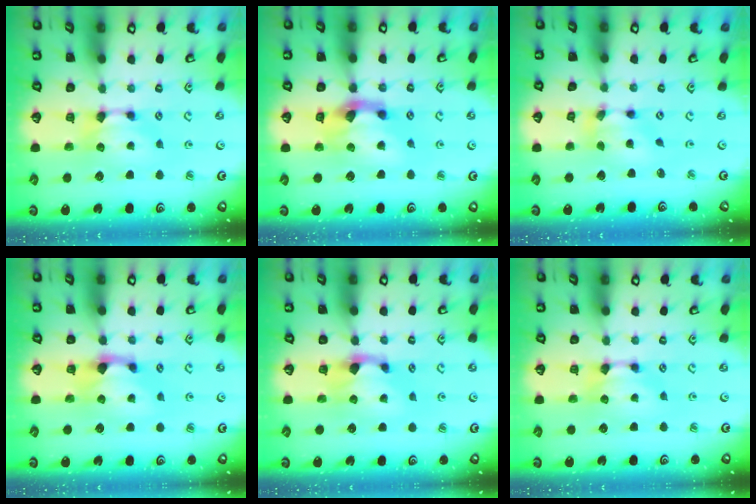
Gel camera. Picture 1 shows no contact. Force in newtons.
{"total": 4.6, "press": 4.2, "slide": 2.1}
{"total": 4.4, "press": 4.1, "slide": 1.4}
{"total": 1.5, "press": 0.7, "slide": 1.3}
{"total": 1.2, "press": 0.1, "slide": 1.2}
{"total": 0.0}